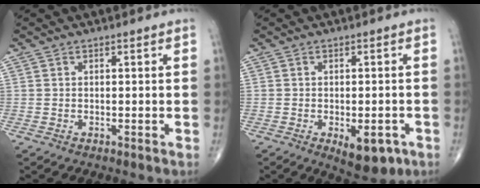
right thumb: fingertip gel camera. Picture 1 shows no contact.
{"total": 7.3, "force": [-2.9, 3.4, 5.8], "torque": [-0.063, 0.003, -0.028]}